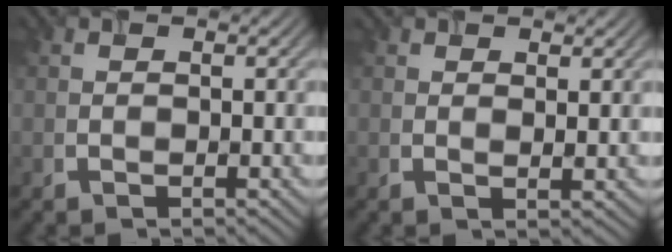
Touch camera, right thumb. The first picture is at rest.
{"total": 2.7, "force": [2.1, 0.6, 1.6], "torque": [-0.028, 0.002, 0.034]}